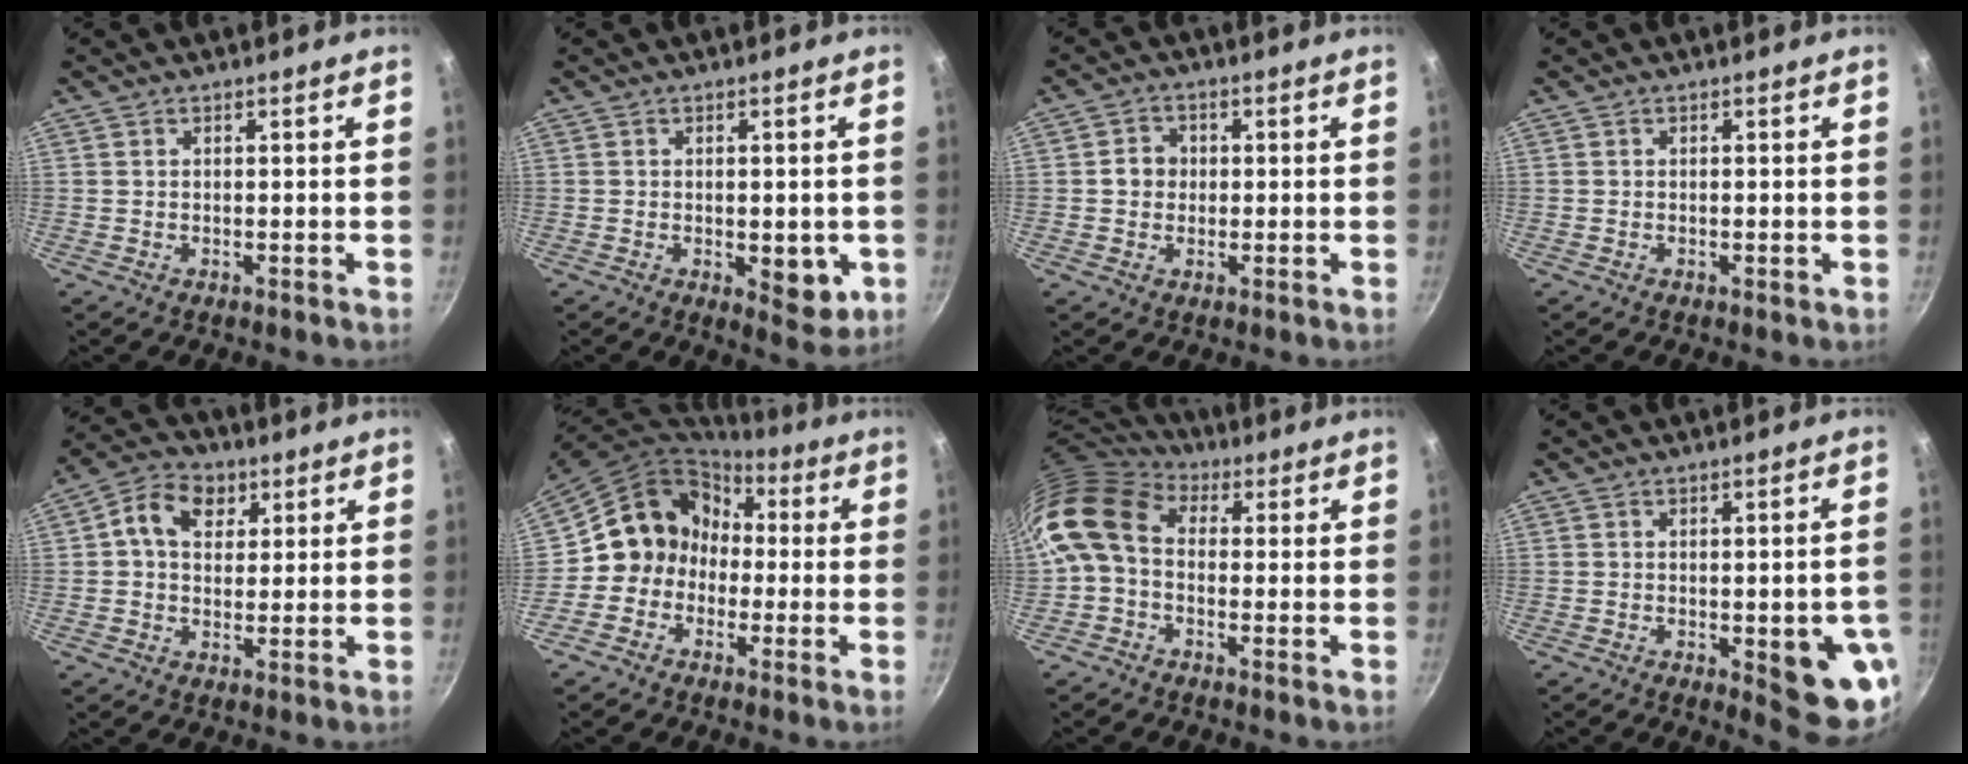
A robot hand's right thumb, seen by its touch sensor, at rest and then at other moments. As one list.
[{"total": 7.0, "force": [-1.3, 3.6, 5.9], "torque": [-0.060, -0.008, -0.011]}, {"total": 3.9, "force": [0.0, 3.5, 1.6], "torque": [-0.005, 0.008, -0.005]}, {"total": 0.6, "force": [-0.2, 0.3, 0.5], "torque": [-0.009, 0.002, -0.003]}, {"total": 8.8, "force": [2.7, 6.7, 5.1], "torque": [-0.068, 0.005, 0.029]}, {"total": 11.8, "force": [-0.4, 10.9, 4.4], "torque": [-0.033, 0.049, -0.028]}, {"total": 11.9, "force": [-0.1, 8.6, 8.2], "torque": [-0.155, 0.029, -0.023]}, {"total": 11.6, "force": [-3.0, 3.9, 10.5], "torque": [-0.093, 0.005, -0.032]}]